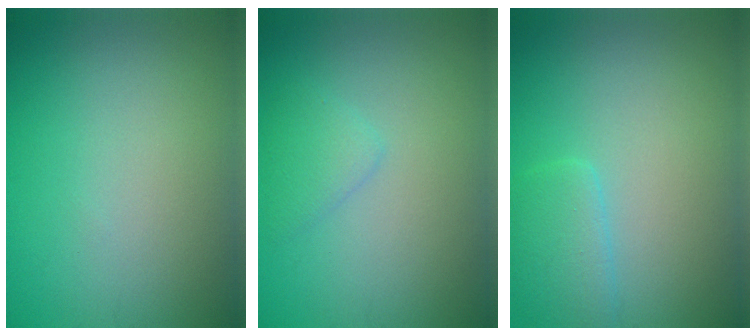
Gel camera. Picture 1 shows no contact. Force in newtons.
{"total": 1.6, "press": 1.6, "slide": 0.1}
{"total": 2.4, "press": 2.3, "slide": 0.2}